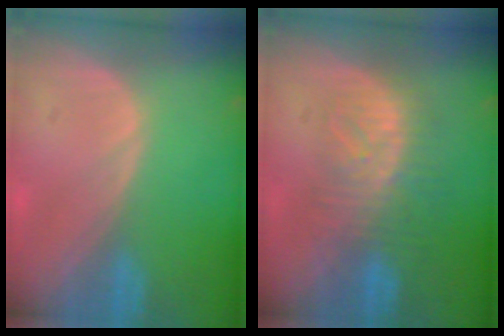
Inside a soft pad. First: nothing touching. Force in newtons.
{"total": 8.1, "press": 7.5, "slide": 3.2}